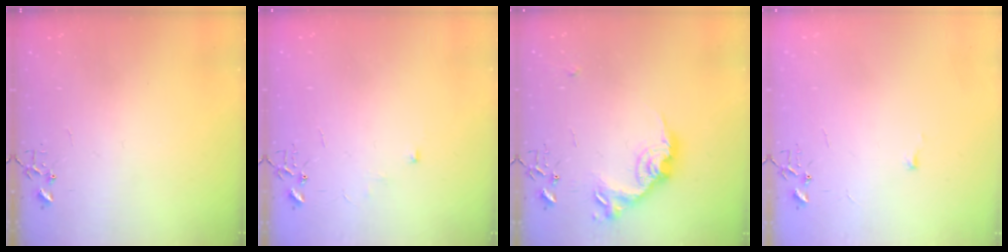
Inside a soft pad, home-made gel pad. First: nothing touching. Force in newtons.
{"total": 5.4, "press": 5.3, "slide": 0.7}
{"total": 16.7, "press": 16.7, "slide": 0.9}
{"total": 3.4, "press": 3.4, "slide": 0.5}